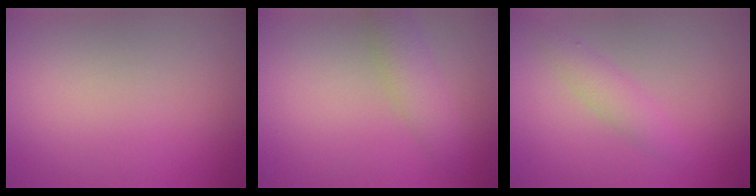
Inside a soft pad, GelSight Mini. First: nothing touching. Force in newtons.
{"total": 2.8, "press": 2.8, "slide": 0.2}
{"total": 1.9, "press": 1.9, "slide": 0.0}